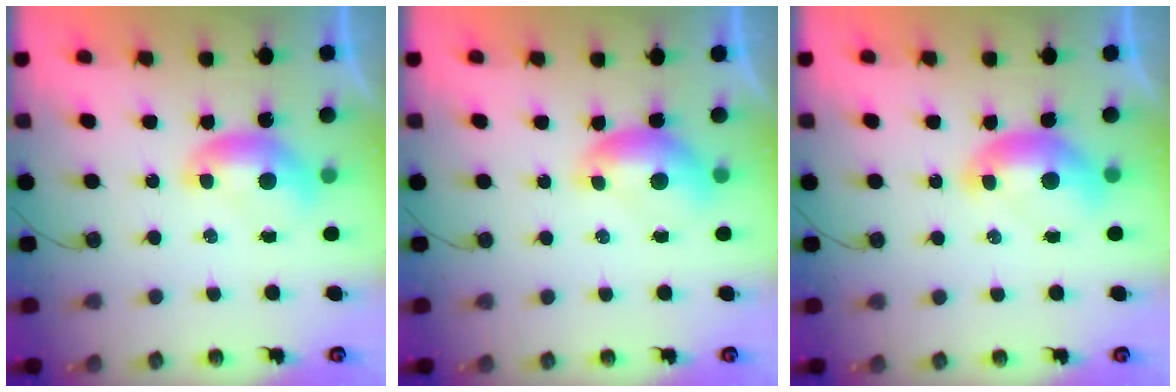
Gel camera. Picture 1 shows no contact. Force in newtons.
{"total": 0.5, "press": 0.2, "slide": 0.5}
{"total": 1.3, "press": 1.1, "slide": 0.6}